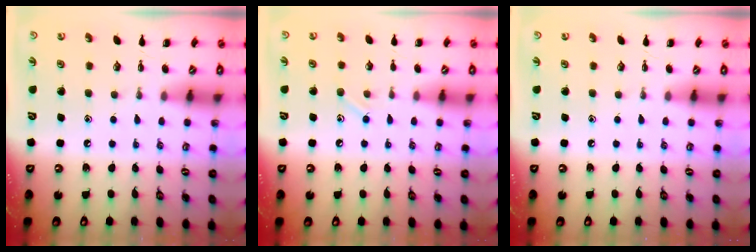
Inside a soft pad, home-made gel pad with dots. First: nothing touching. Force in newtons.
{"total": 6.7, "press": 6.5, "slide": 1.8}
{"total": 0.0}